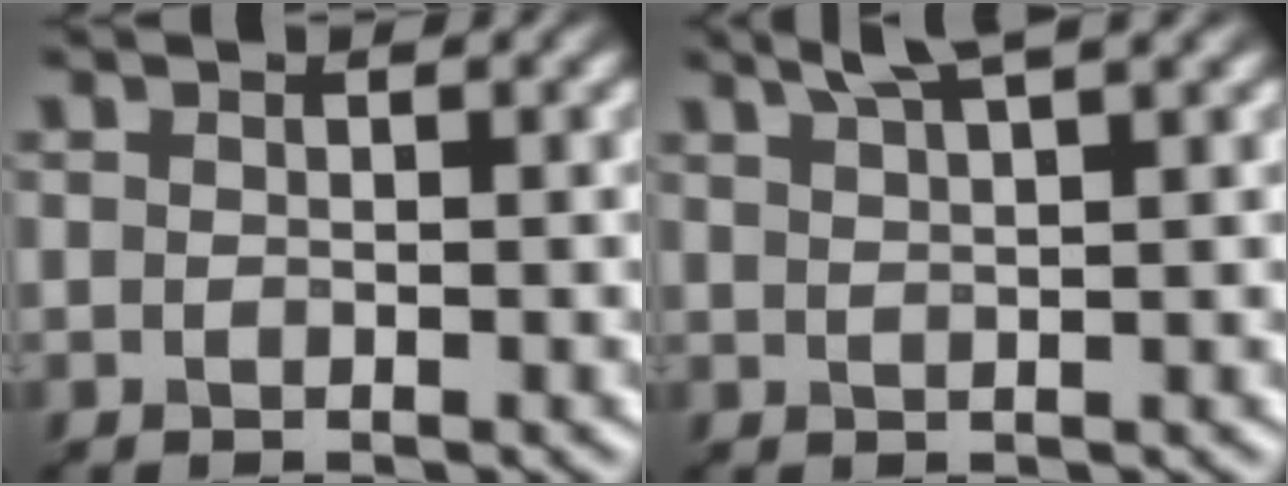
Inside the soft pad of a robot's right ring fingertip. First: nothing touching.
{"total": 4.2, "force": [3.2, 0.7, 2.7], "torque": [-0.019, 0.016, 0.034]}